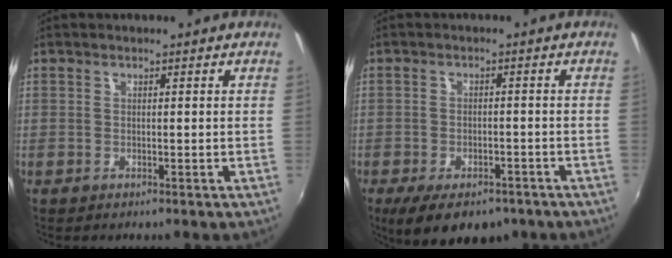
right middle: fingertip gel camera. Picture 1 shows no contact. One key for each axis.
{"total": 11.1, "fx": -7.6, "fy": 4.9, "fz": 6.4, "tx": -0.131, "ty": -0.027, "tz": -0.112}